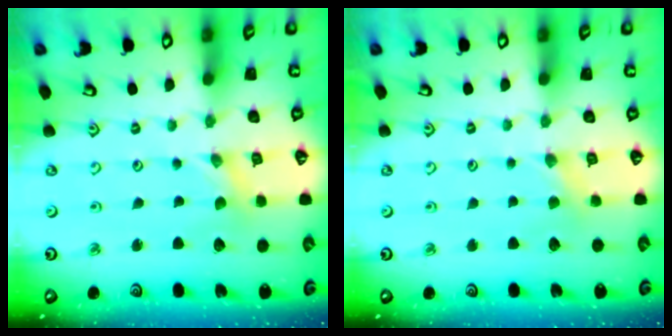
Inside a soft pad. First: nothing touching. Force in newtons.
{"total": 2.2, "press": 2.2, "slide": 0.5}